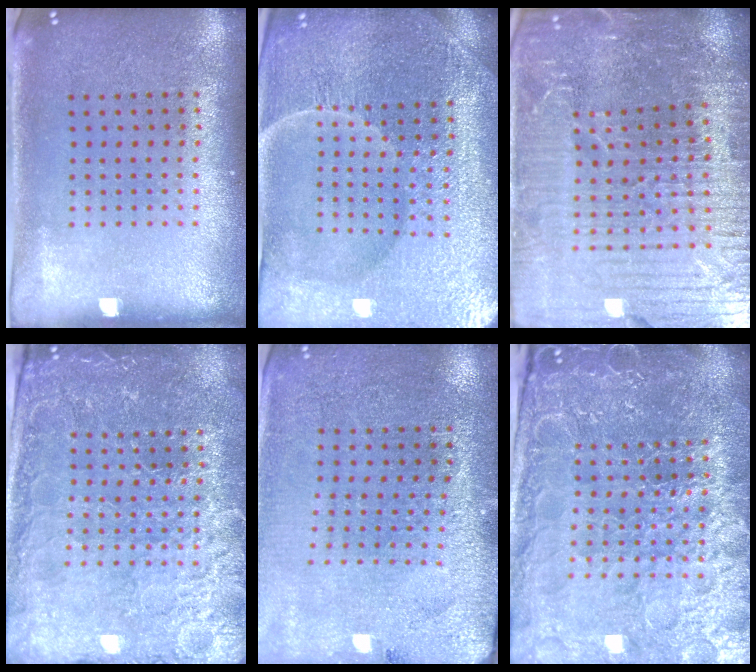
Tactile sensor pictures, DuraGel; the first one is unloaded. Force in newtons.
{"total": 5.5, "press": 5.0, "slide": 2.1}
{"total": 5.8, "press": 5.3, "slide": 2.5}
{"total": 3.7, "press": 3.6, "slide": 1.0}
{"total": 2.8, "press": 2.8, "slide": 0.2}
{"total": 6.0, "press": 5.4, "slide": 2.6}